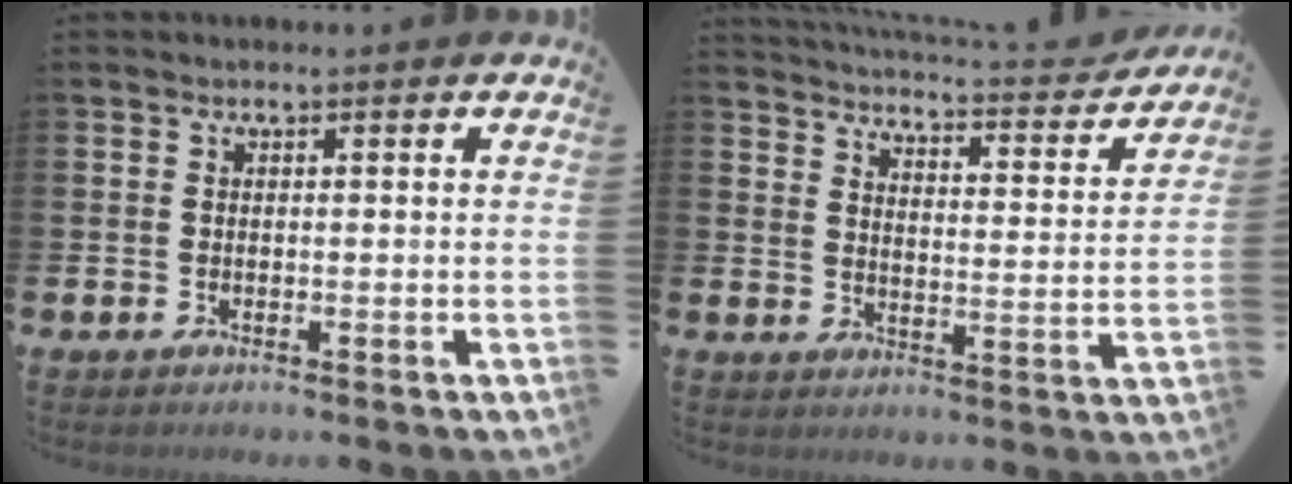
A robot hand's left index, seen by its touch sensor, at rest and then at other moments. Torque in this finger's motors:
{"motor_torque": [0.92, -1.21, 0.09, 0.04]}